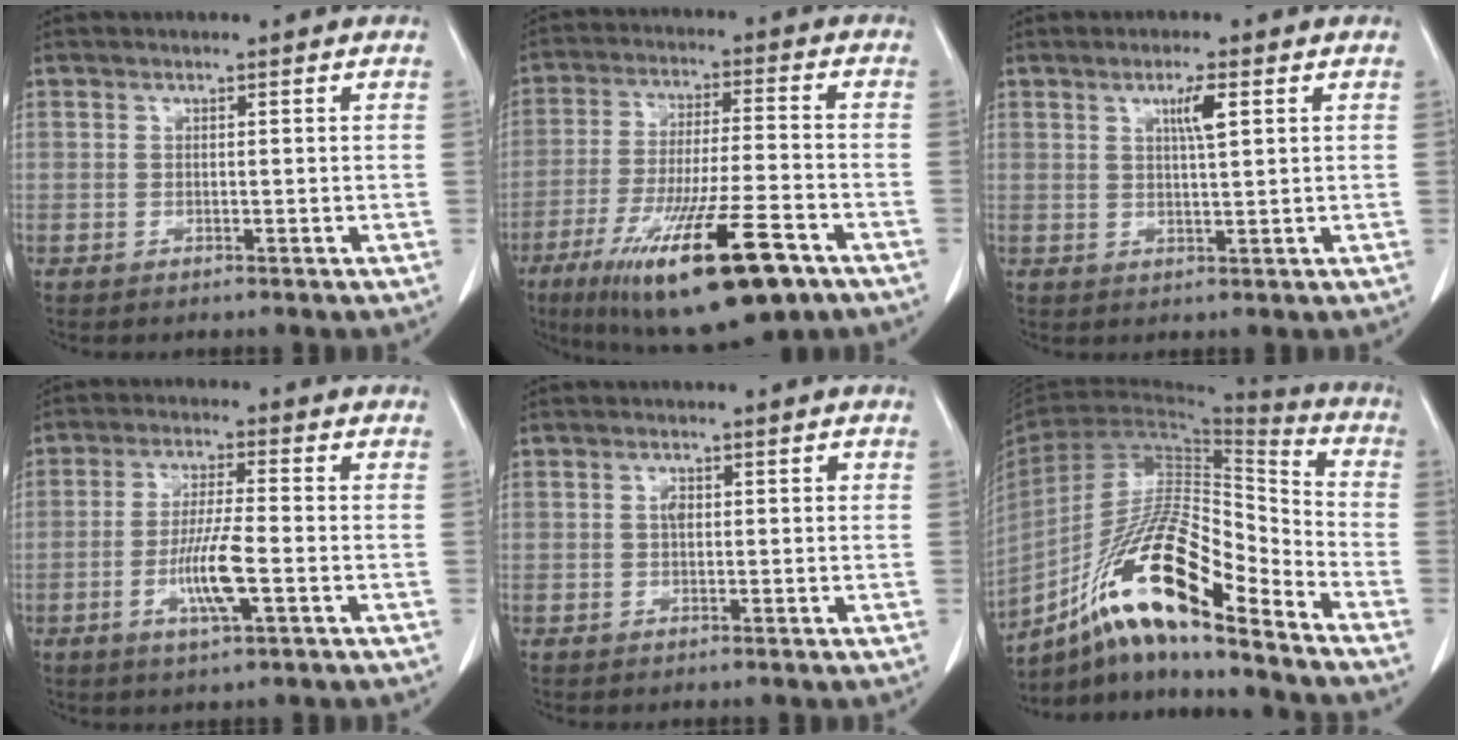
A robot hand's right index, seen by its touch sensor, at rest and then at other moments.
{"total": 19.1, "force": [-10.8, 3.0, 15.5], "torque": [-0.264, -0.035, -0.175]}
{"total": 3.5, "force": [1.4, 0.2, 3.2], "torque": [-0.054, -0.001, 0.023]}
{"total": 7.7, "force": [-2.3, 0.6, 7.4], "torque": [-0.142, -0.008, -0.044]}
{"total": 1.8, "force": [0.2, 1.0, 1.4], "torque": [-0.026, 0.008, 0.004]}
{"total": 19.2, "force": [-12.2, 3.1, 14.6], "torque": [-0.287, -0.001, -0.218]}